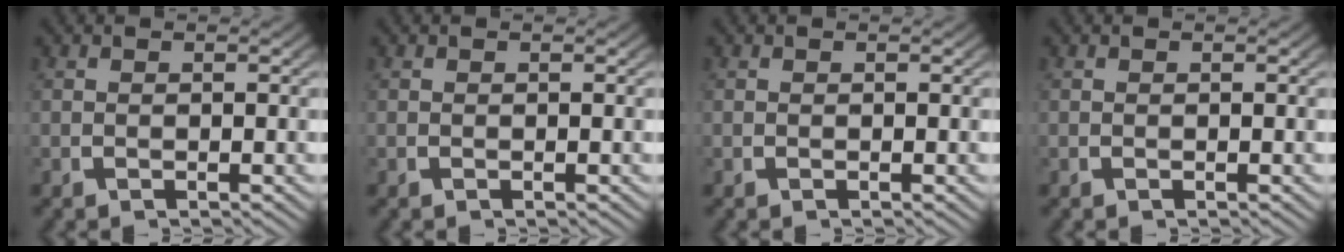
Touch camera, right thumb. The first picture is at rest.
{"total": 0.0}
{"total": 0.0}
{"total": 0.0}